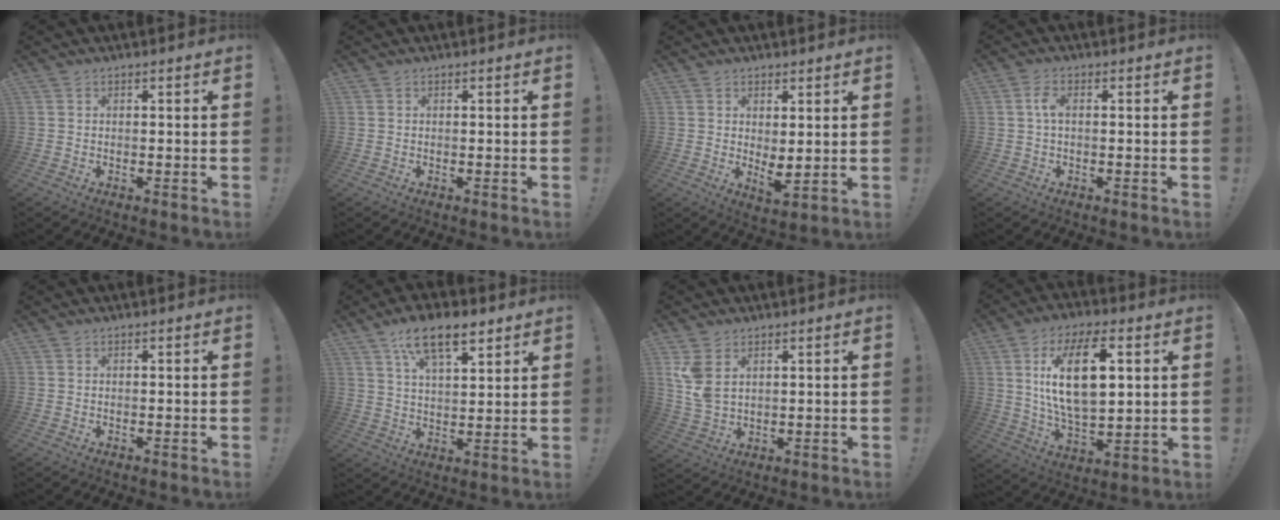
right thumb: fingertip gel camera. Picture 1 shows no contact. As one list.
[{"total": 0.0}, {"total": 4.4, "force": [1.4, 1.7, 3.8], "torque": [-0.046, -0.022, 0.029]}, {"total": 3.3, "force": [0.1, 1.2, 3.1], "torque": [-0.066, 0.005, -0.001]}, {"total": 0.0}, {"total": 12.2, "force": [7.5, 5.1, 8.2], "torque": [-0.135, -0.024, 0.133]}, {"total": 7.2, "force": [3.3, 4.4, 4.6], "torque": [-0.094, -0.012, 0.065]}, {"total": 19.3, "force": [5.2, 9.5, 16.0], "torque": [-0.287, -0.005, 0.075]}]